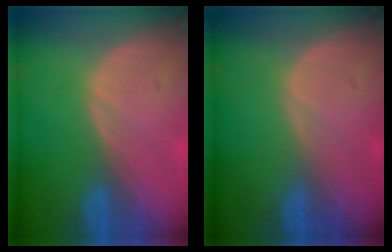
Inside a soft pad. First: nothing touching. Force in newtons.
{"total": 0.0}